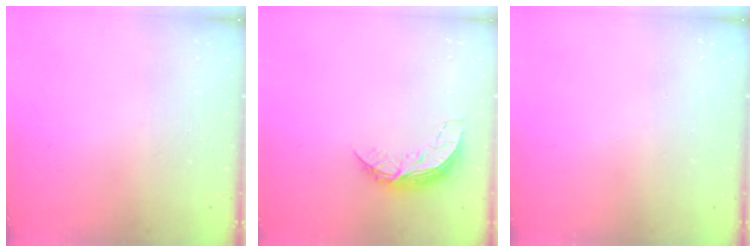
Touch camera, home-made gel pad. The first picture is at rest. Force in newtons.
{"total": 6.9, "press": 6.9, "slide": 0.5}
{"total": 0.0}